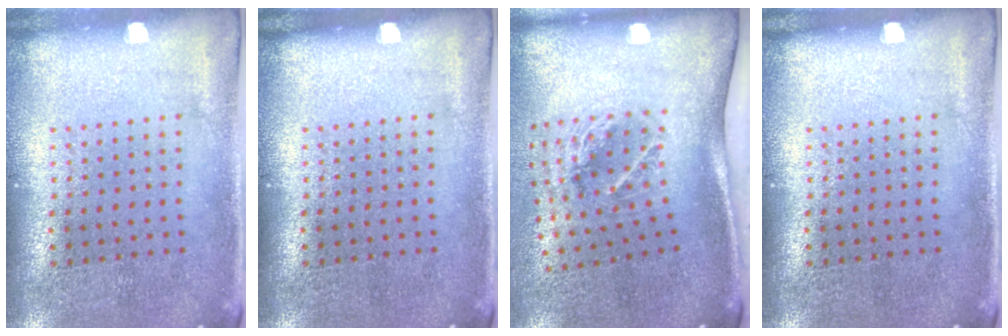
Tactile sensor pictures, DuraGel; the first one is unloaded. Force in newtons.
{"total": 0.0}
{"total": 2.1, "press": 1.3, "slide": 1.7}
{"total": 0.0}